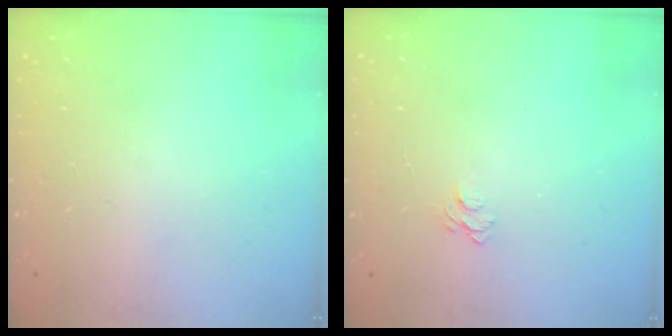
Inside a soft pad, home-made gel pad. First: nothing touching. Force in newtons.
{"total": 3.5, "press": 3.5, "slide": 0.3}